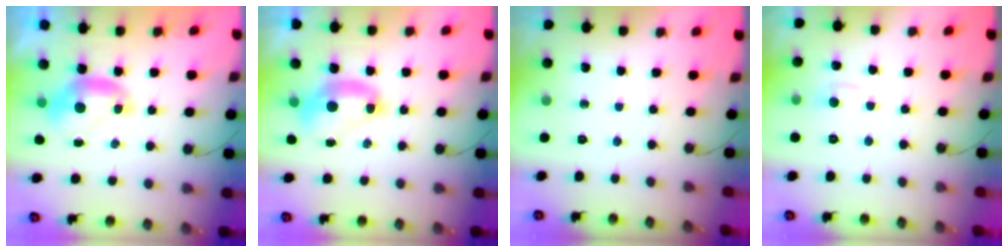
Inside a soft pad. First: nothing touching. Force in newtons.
{"total": 2.7, "press": 2.7, "slide": 0.1}
{"total": 0.0}
{"total": 1.1, "press": 0.8, "slide": 0.8}